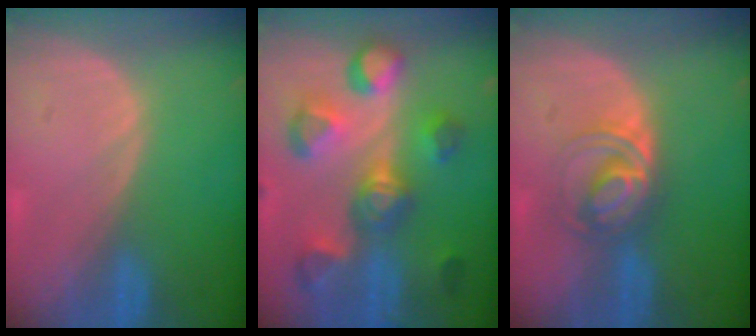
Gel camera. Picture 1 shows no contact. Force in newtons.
{"total": 9.9, "press": 9.7, "slide": 1.9}
{"total": 5.9, "press": 5.5, "slide": 2.1}